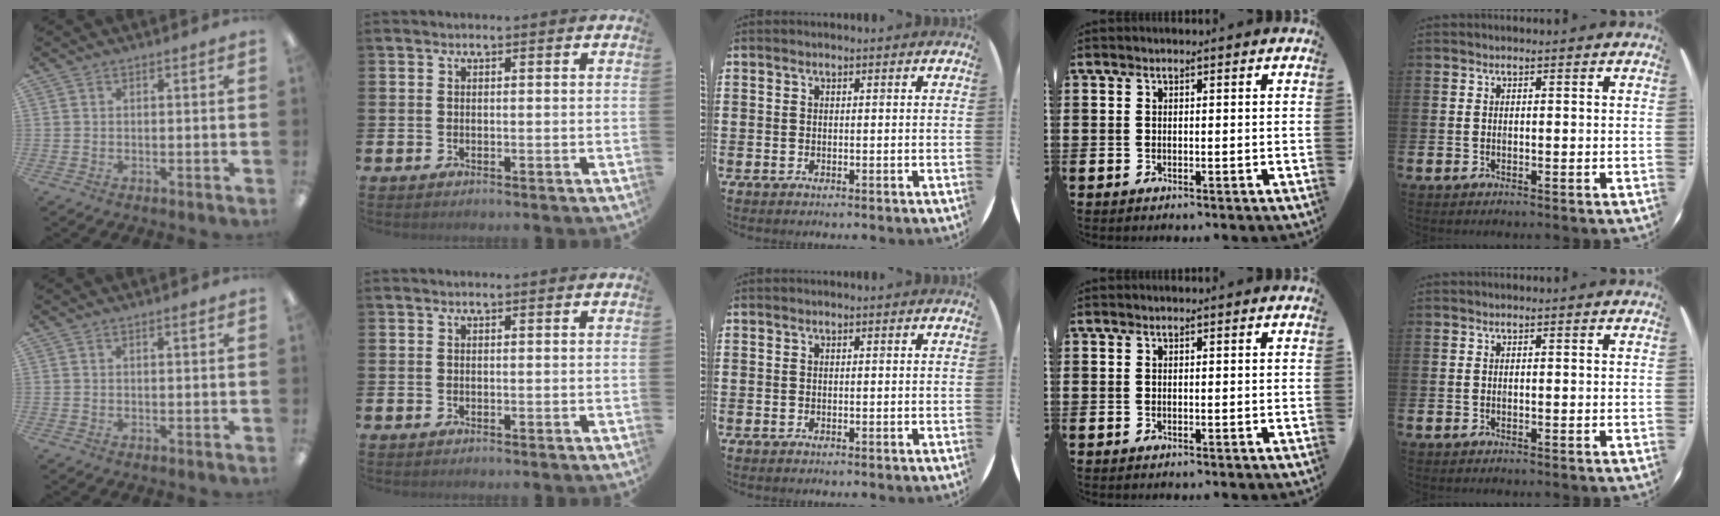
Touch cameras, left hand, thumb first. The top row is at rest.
{"thumb": {"total": 1.0, "force": [0.8, 0.1, 0.7], "torque": [-0.006, -0.003, 0.011]}}